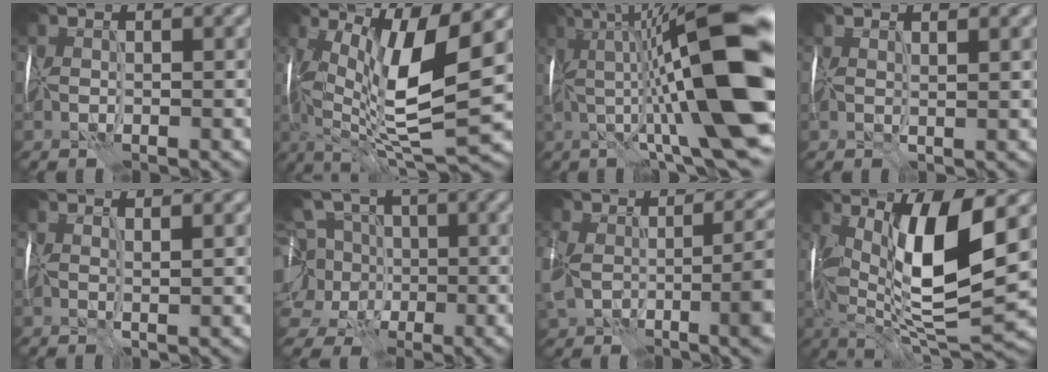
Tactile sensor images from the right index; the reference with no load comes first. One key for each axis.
{"total": 11.1, "fx": 1.9, "fy": 2.8, "fz": 10.5, "tx": -0.190, "ty": -0.006, "tz": 0.037}
{"total": 16.6, "fx": 1.2, "fy": 3.1, "fz": 16.3, "tx": -0.220, "ty": 0.027, "tz": 0.026}
{"total": 1.1, "fx": 0.7, "fy": 0.3, "fz": 0.8, "tx": -0.010, "ty": -0.004, "tz": 0.014}
{"total": 1.7, "fx": 1.0, "fy": 0.3, "fz": 1.4, "tx": -0.020, "ty": -0.002, "tz": 0.018}
{"total": 10.4, "fx": 1.0, "fy": 8.9, "fz": 5.4, "tx": -0.106, "ty": 0.033, "tz": -0.024}
{"total": 10.1, "fx": -1.7, "fy": 5.6, "fz": 8.2, "tx": -0.168, "ty": -0.020, "tz": -0.022}
{"total": 12.1, "fx": 2.4, "fy": 3.5, "fz": 11.4, "tx": -0.206, "ty": -0.006, "tz": 0.049}